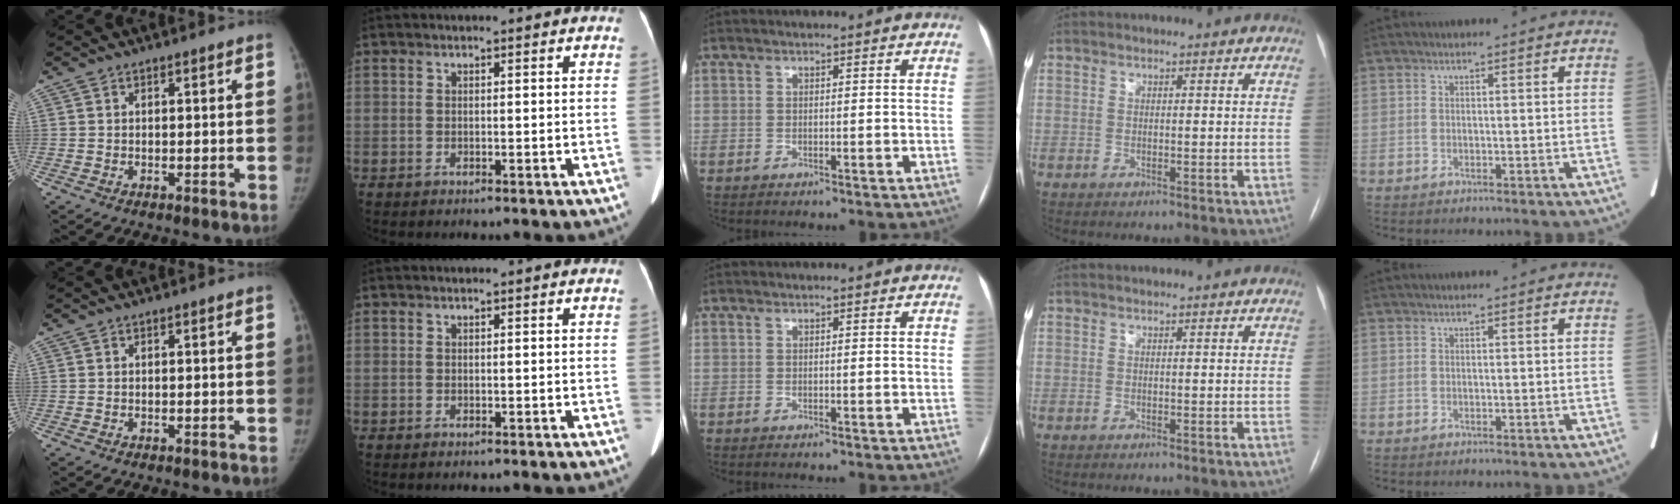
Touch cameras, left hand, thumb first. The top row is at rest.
{}